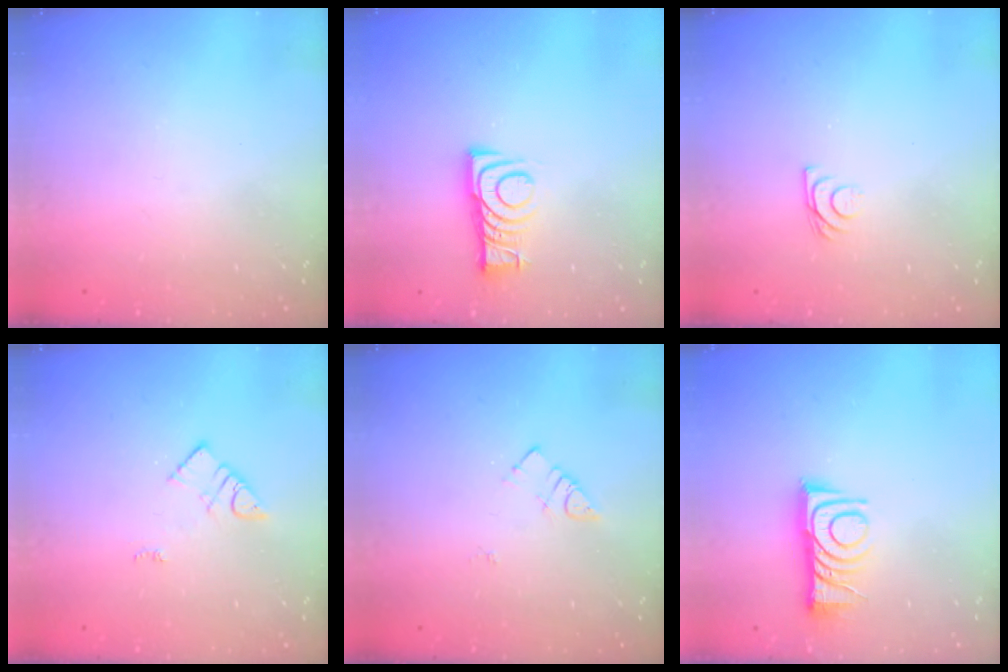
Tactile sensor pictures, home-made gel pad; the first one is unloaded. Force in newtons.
{"total": 8.0, "press": 7.9, "slide": 0.5}
{"total": 6.1, "press": 6.0, "slide": 0.8}
{"total": 3.9, "press": 3.8, "slide": 0.4}
{"total": 4.1, "press": 4.0, "slide": 0.7}
{"total": 10.3, "press": 10.3, "slide": 0.6}